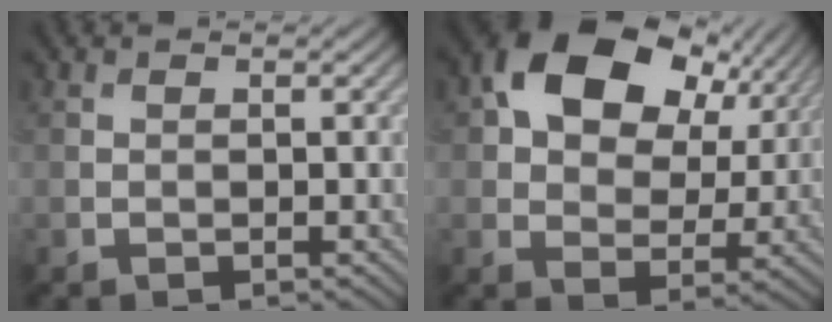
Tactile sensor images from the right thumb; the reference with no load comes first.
{"total": 15.6, "force": [6.5, 10.0, 10.1], "torque": [-0.169, 0.016, 0.101]}